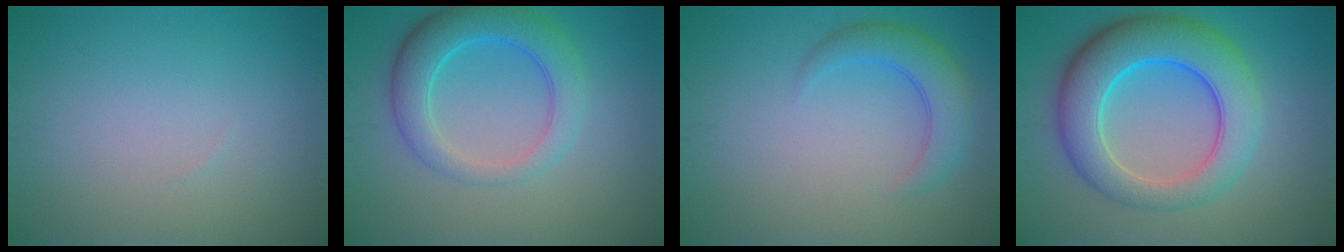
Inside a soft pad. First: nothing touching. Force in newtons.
{"total": 5.3, "press": 5.3, "slide": 0.2}
{"total": 3.4, "press": 3.4, "slide": 0.2}
{"total": 8.9, "press": 8.9, "slide": 0.1}